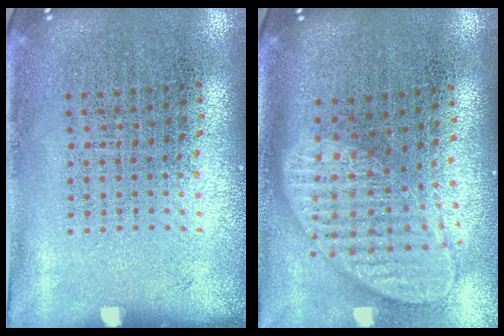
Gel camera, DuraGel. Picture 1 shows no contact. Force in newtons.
{"total": 2.0, "press": 1.6, "slide": 1.2}